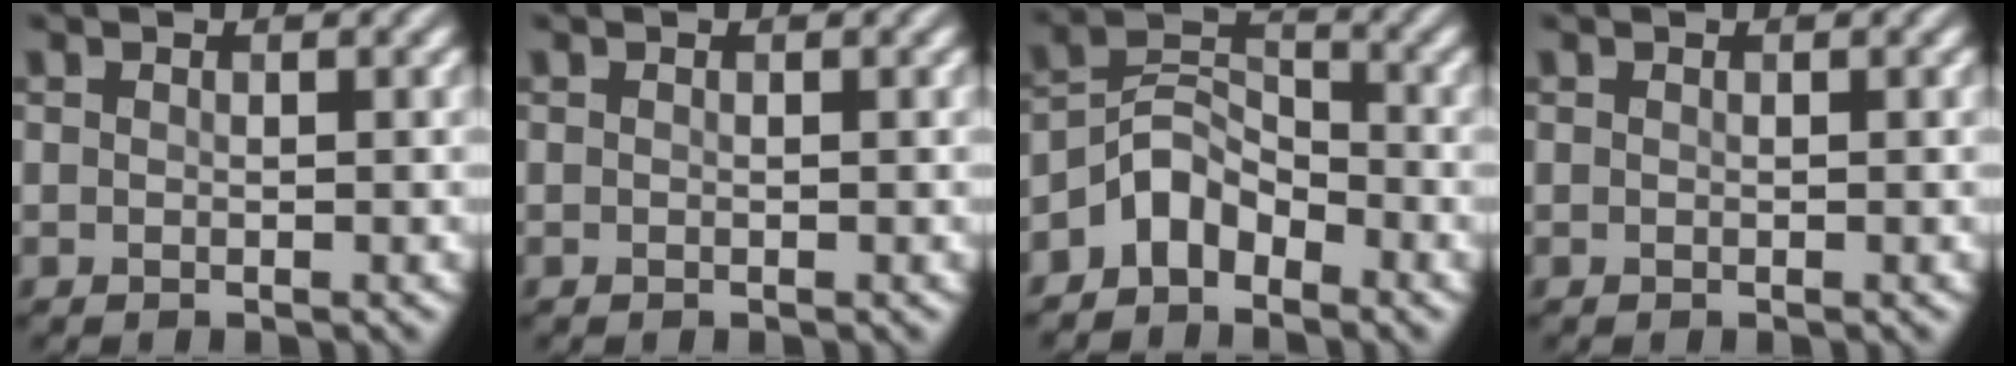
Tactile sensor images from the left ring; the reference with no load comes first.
{"total": 0.0}
{"total": 4.3, "force": [-2.9, 2.5, 2.0], "torque": [-0.031, 0.013, -0.067]}
{"total": 0.0}